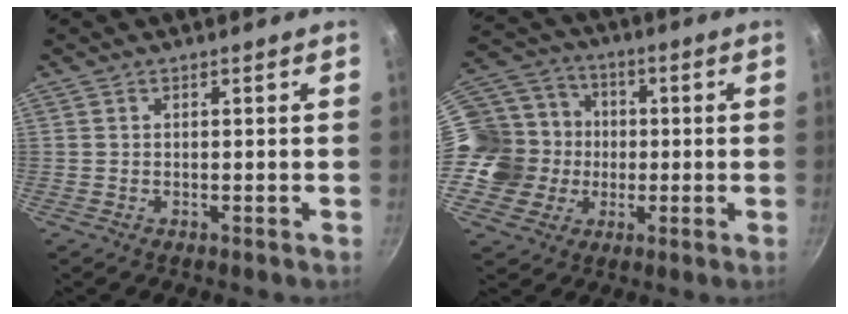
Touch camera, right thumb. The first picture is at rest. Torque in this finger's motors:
{"motor_torque": [0.26, 1.18, 0.25, -0.03, 0.00]}